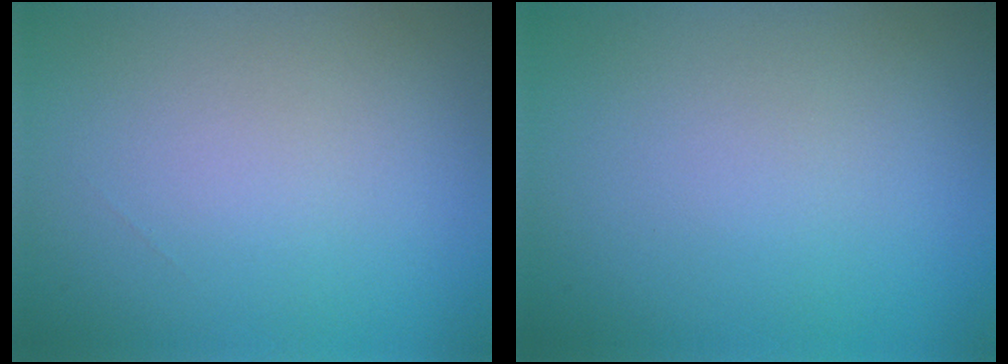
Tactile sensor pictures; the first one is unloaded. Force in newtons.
{"total": 0.0}